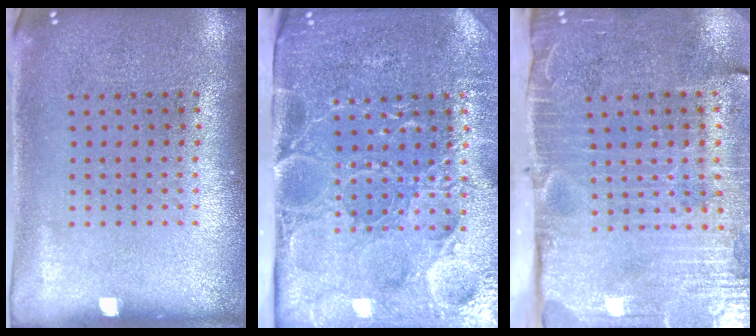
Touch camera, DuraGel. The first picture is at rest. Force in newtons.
{"total": 5.0, "press": 4.1, "slide": 2.8}
{"total": 4.8, "press": 4.0, "slide": 2.7}